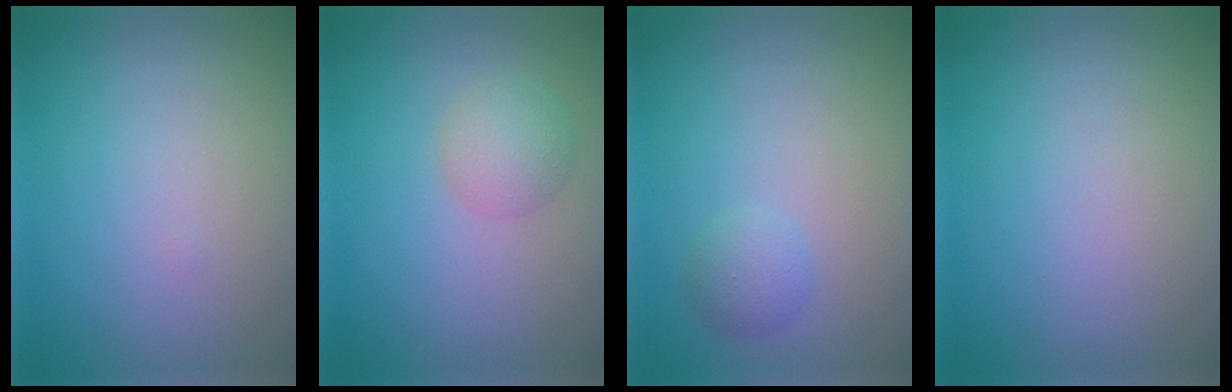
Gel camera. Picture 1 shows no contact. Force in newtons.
{"total": 2.5, "press": 2.5, "slide": 0.1}
{"total": 1.7, "press": 1.7, "slide": 0.1}
{"total": 0.0}